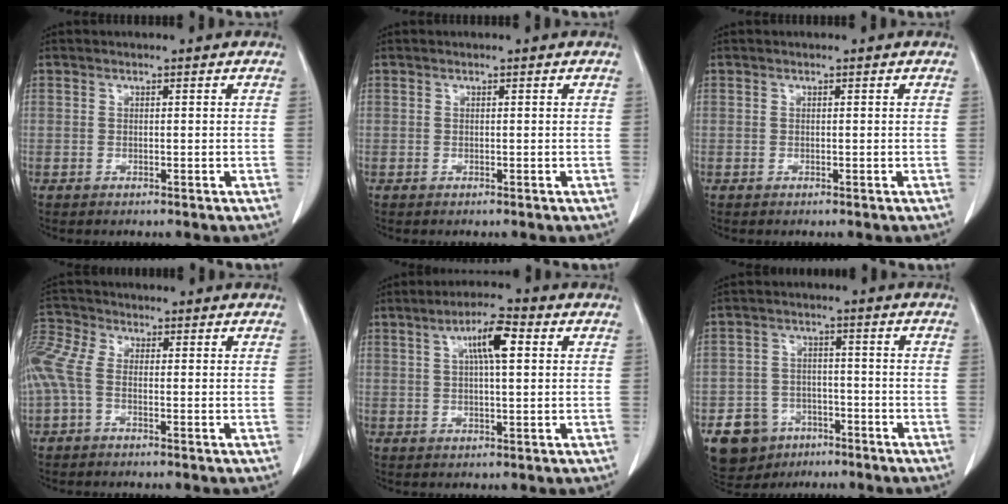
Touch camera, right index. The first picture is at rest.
{"total": 0.0}
{"total": 0.0}
{"total": 9.1, "force": [-0.9, 4.9, 7.6], "torque": [-0.219, 0.028, -0.020]}
{"total": 6.4, "force": [2.0, 1.0, 6.0], "torque": [-0.108, 0.013, 0.032]}
{"total": 7.9, "force": [-4.4, 6.3, 1.8], "torque": [-0.035, 0.012, -0.061]}